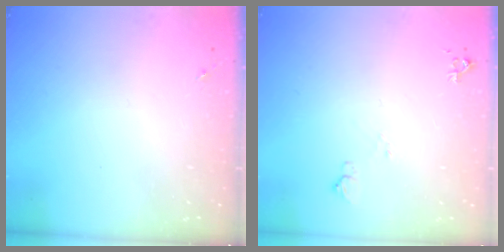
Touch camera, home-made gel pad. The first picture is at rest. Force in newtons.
{"total": 5.2, "press": 5.1, "slide": 1.1}